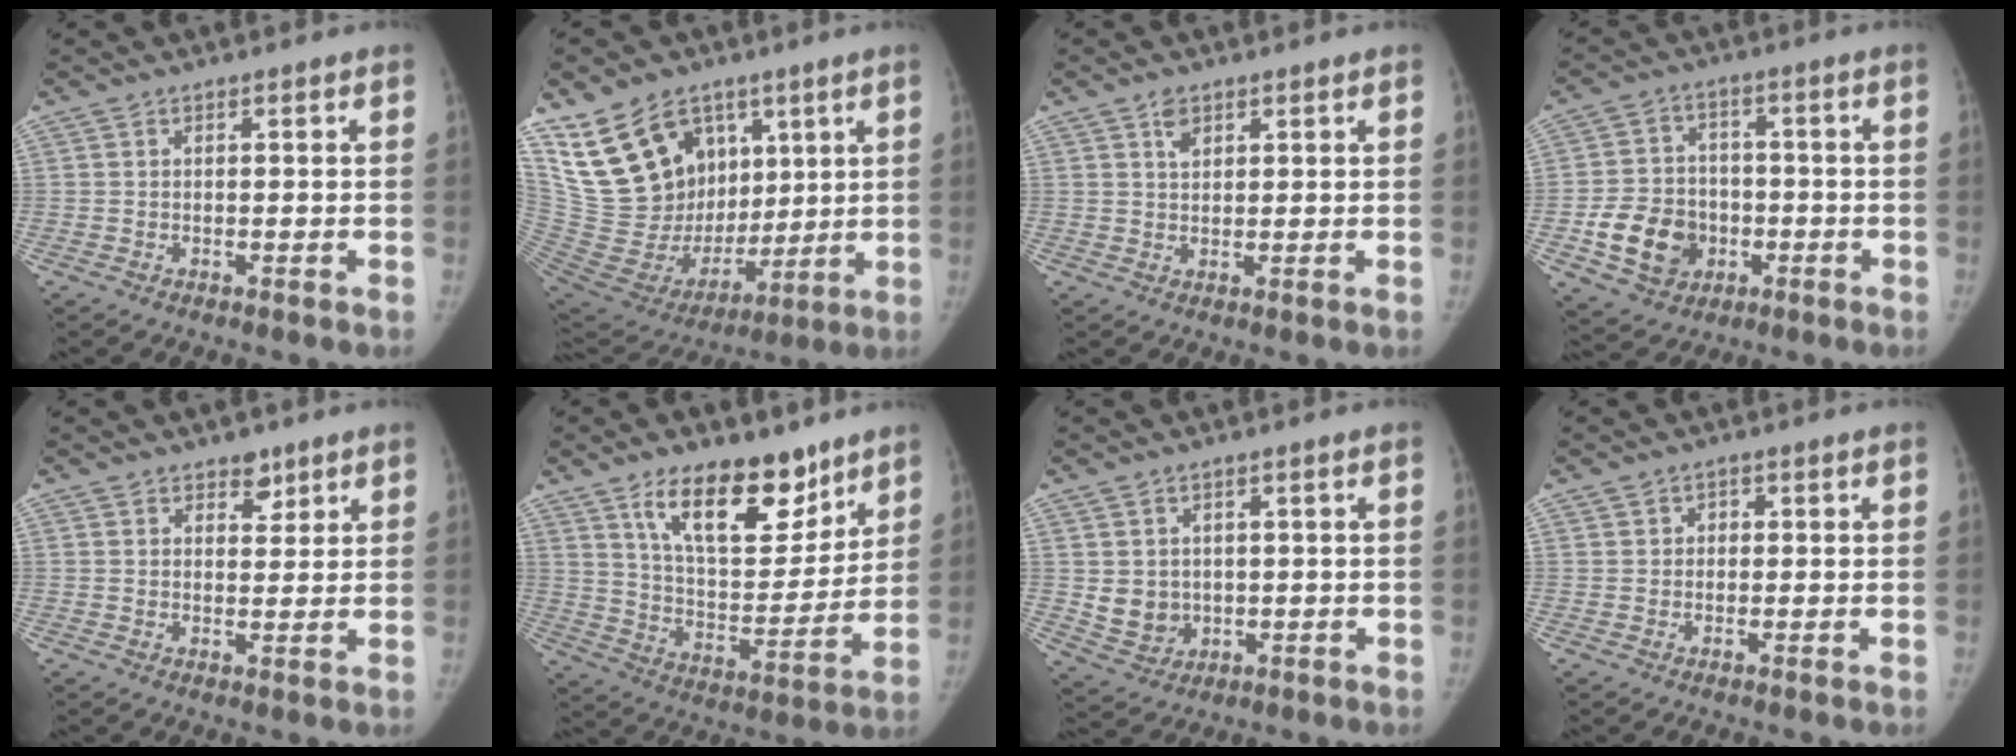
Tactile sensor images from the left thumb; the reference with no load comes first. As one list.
[{"total": 22.2, "force": [11.1, 15.2, 11.9], "torque": [-0.188, -0.027, 0.225]}, {"total": 2.7, "force": [1.6, 1.7, 1.4], "torque": [-0.016, -0.007, 0.029]}, {"total": 12.0, "force": [-3.4, 9.9, 5.9], "torque": [-0.073, 0.016, -0.053]}, {"total": 3.5, "force": [2.4, 2.2, 1.3], "torque": [0.004, -0.015, 0.037]}, {"total": 18.0, "force": [11.7, 8.4, 10.9], "torque": [-0.122, -0.078, 0.203]}, {"total": 5.5, "force": [0.6, 4.9, 2.5], "torque": [-0.024, -0.009, 0.028]}, {"total": 1.6, "force": [0.3, 1.5, 0.4], "torque": [0.004, 0.002, 0.000]}]